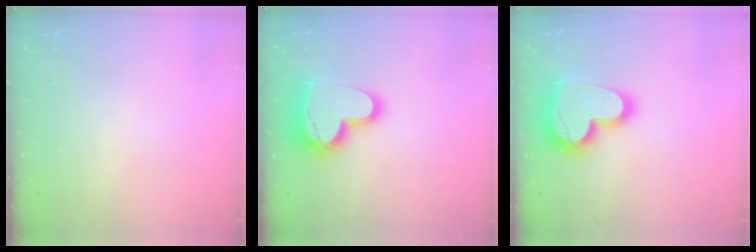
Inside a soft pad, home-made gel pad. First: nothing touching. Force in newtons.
{"total": 18.5, "press": 18.4, "slide": 1.6}
{"total": 20.1, "press": 20.1, "slide": 1.7}